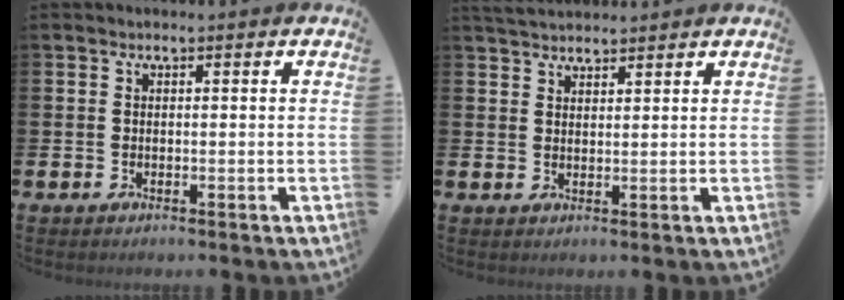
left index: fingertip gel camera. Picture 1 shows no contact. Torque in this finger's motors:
{"motor_torque": [-0.08, -0.13, 0.32, 0.11]}